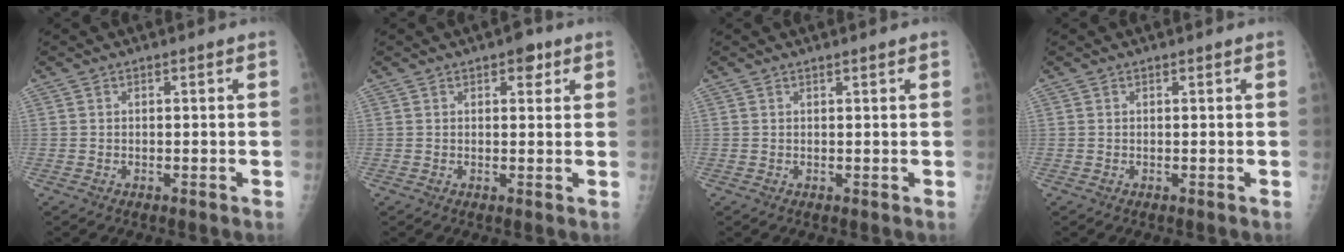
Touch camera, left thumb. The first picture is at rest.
{"total": 3.2, "force": [1.9, 1.7, 2.0], "torque": [-0.010, -0.005, 0.021]}
{"total": 0.9, "force": [0.7, 0.1, 0.5], "torque": [-0.005, -0.003, 0.012]}
{"total": 0.0}